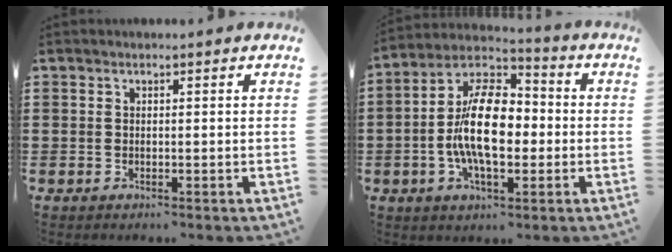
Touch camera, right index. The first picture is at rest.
{"total": 12.7, "force": [-1.4, 6.6, 10.8], "torque": [-0.229, 0.000, -0.032]}